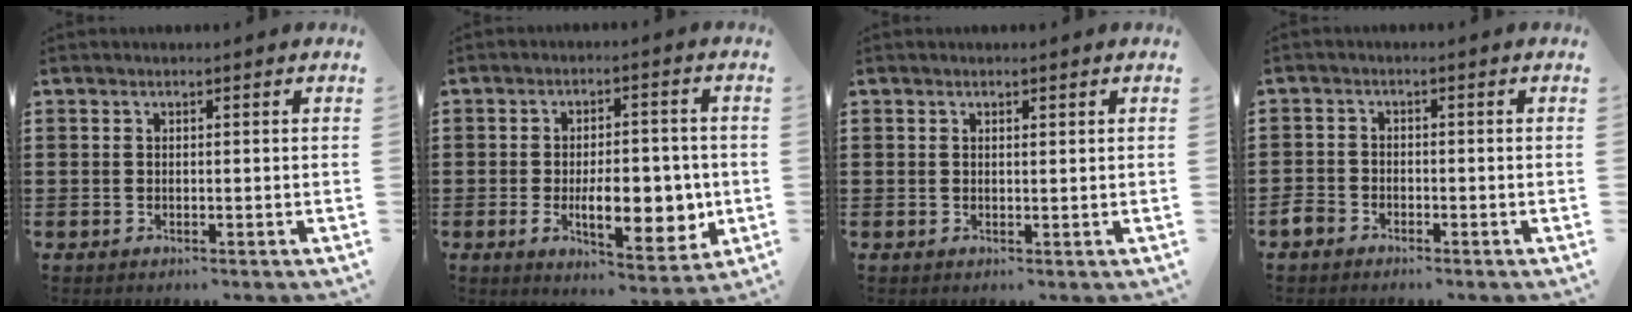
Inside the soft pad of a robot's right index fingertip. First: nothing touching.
{"total": 11.0, "force": [-2.1, 5.2, 9.4], "torque": [-0.144, -0.015, -0.035]}
{"total": 0.6, "force": [0.4, 0.2, 0.4], "torque": [-0.008, 0.002, 0.007]}
{"total": 2.2, "force": [-1.8, 1.3, 0.4], "torque": [-0.026, 0.000, -0.042]}